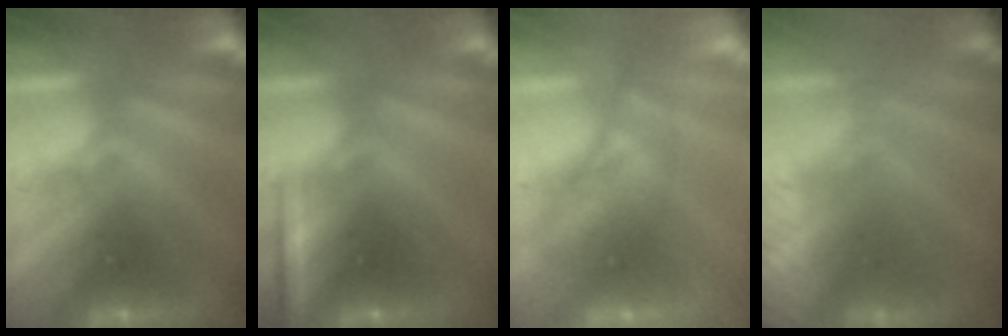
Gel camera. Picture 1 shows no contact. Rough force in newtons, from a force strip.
{"total": 2.3}
{"total": 2.6}
{"total": 3.0}